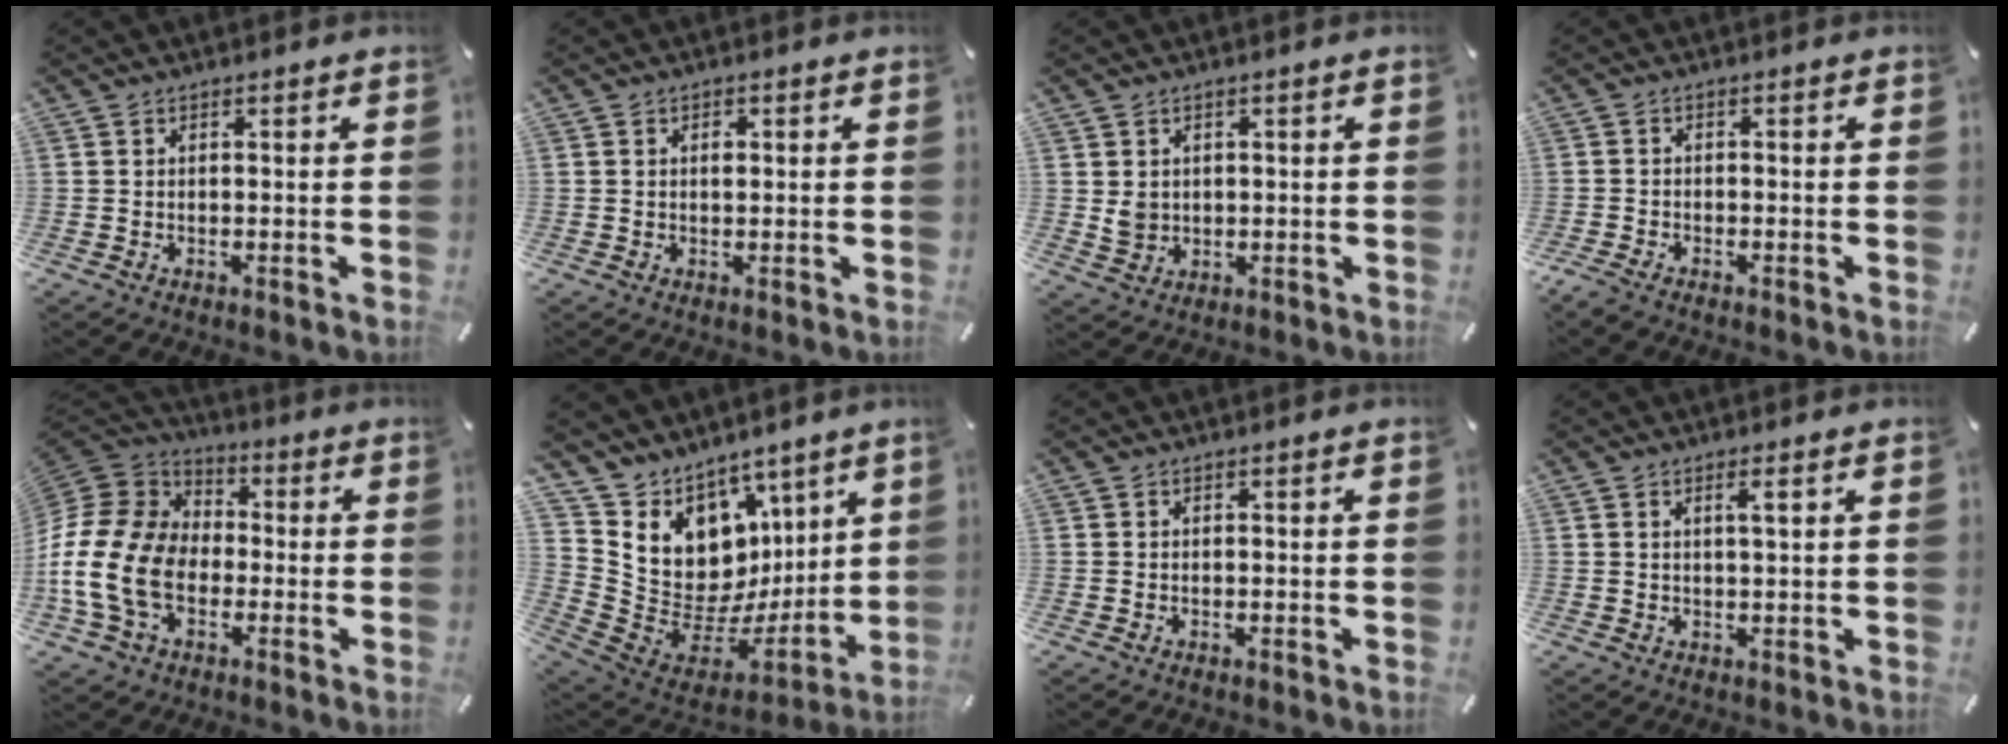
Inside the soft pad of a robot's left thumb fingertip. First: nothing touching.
{"total": 1.4, "force": [0.2, 0.9, 1.1], "torque": [-0.016, 0.000, 0.001]}
{"total": 3.5, "force": [0.4, 3.3, 1.0], "torque": [-0.013, 0.001, 0.007]}
{"total": 1.9, "force": [-1.6, 0.5, 0.9], "torque": [-0.029, 0.000, -0.036]}
{"total": 17.7, "force": [-5.4, 13.4, 10.3], "torque": [-0.231, 0.036, -0.098]}
{"total": 10.7, "force": [4.6, 9.6, 0.9], "torque": [-0.011, -0.106, 0.107]}
{"total": 0.7, "force": [-0.3, 0.3, 0.5], "torque": [-0.010, -0.001, -0.005]}
{"total": 2.4, "force": [0.9, 0.5, 2.1], "torque": [-0.044, 0.004, 0.014]}